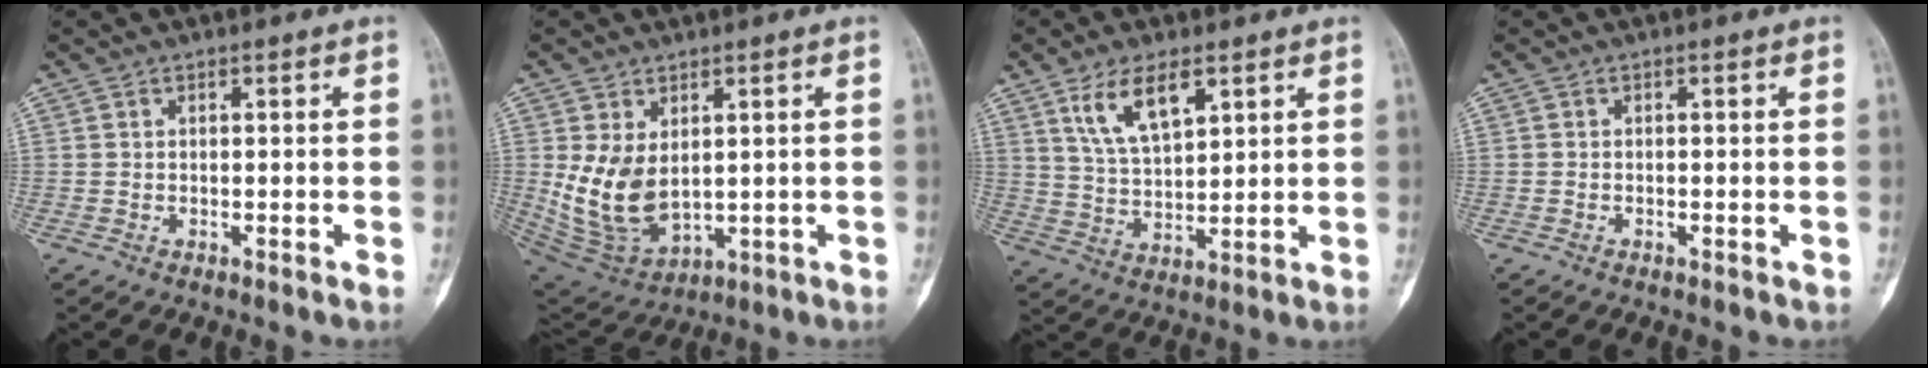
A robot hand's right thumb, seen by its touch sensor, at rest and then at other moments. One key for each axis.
{"total": 11.7, "fx": 1.3, "fy": 7.5, "fz": 8.8, "tx": -0.153, "ty": -0.017, "tz": 0.051}
{"total": 9.7, "fx": 5.2, "fy": 4.2, "fz": 7.0, "tx": -0.119, "ty": -0.025, "tz": 0.107}
{"total": 0.0}